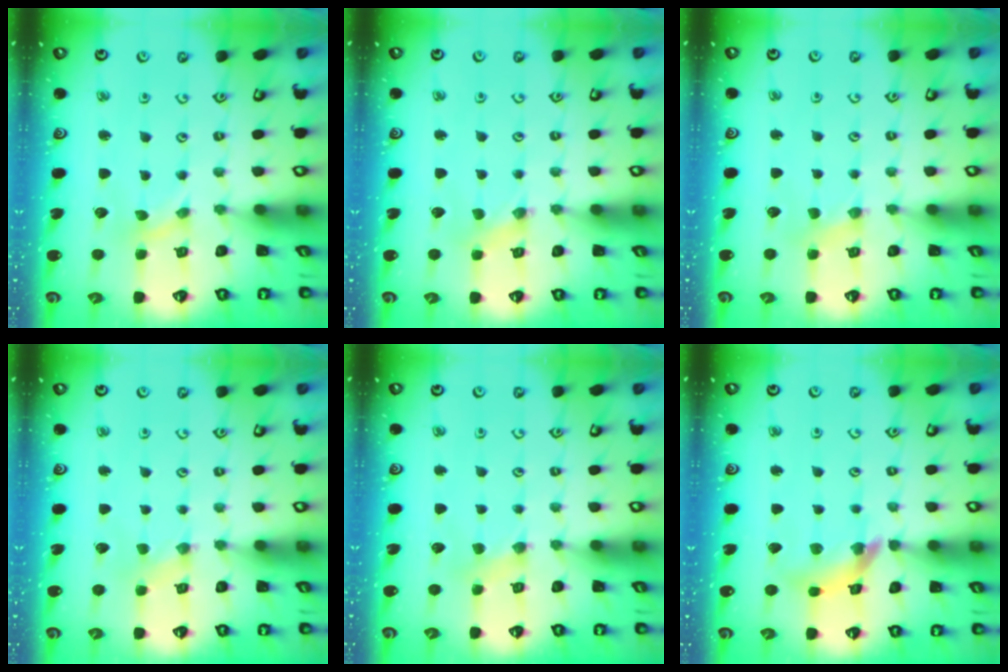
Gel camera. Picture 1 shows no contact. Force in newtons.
{"total": 0.0}
{"total": 2.2, "press": 2.1, "slide": 0.5}
{"total": 1.2, "press": 1.2, "slide": 0.1}
{"total": 2.2, "press": 2.1, "slide": 0.4}
{"total": 10.8, "press": 10.7, "slide": 1.3}